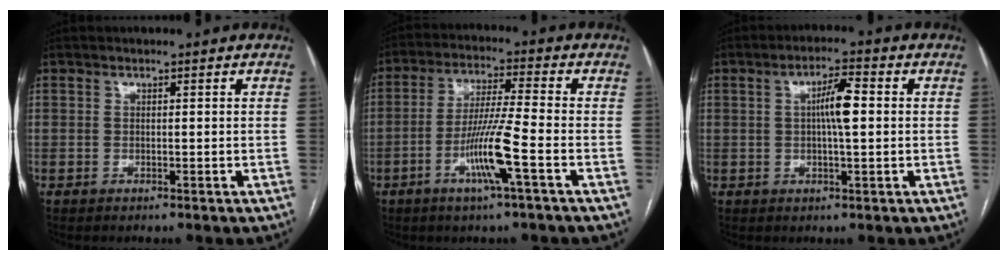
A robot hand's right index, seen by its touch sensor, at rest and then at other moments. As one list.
[{"total": 9.3, "force": [-3.7, -0.7, 8.5], "torque": [-0.164, -0.007, -0.071]}, {"total": 5.3, "force": [0.5, 0.7, 5.2], "torque": [-0.094, 0.009, 0.006]}]